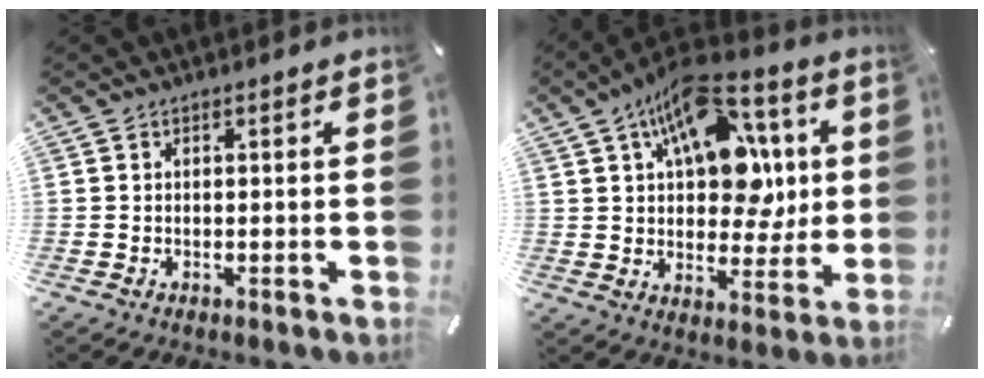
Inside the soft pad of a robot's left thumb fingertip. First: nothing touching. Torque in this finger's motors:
{"motor_torque": [2.07, 2.94, 1.87, -0.90, 0.48]}